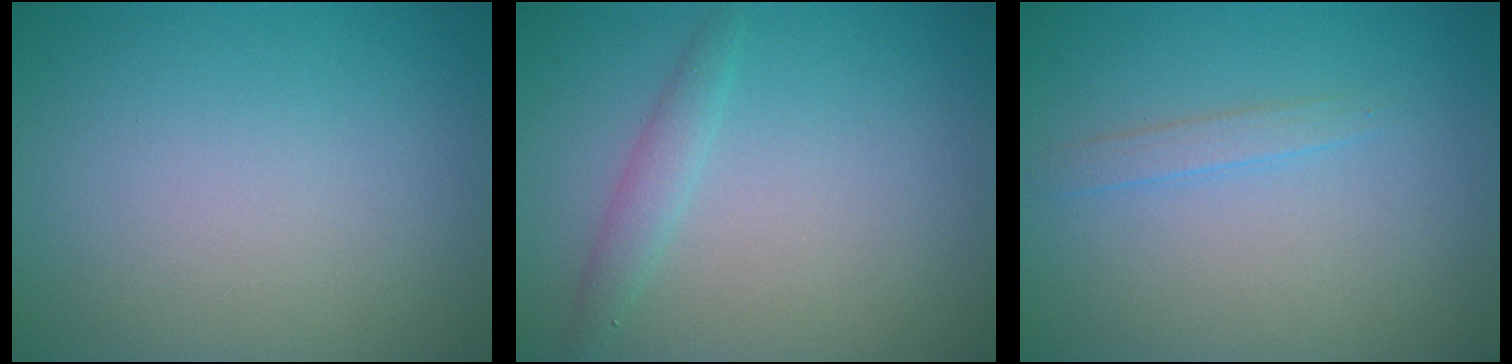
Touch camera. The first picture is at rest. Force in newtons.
{"total": 1.5, "press": 1.5, "slide": 0.0}
{"total": 1.2, "press": 1.2, "slide": 0.1}